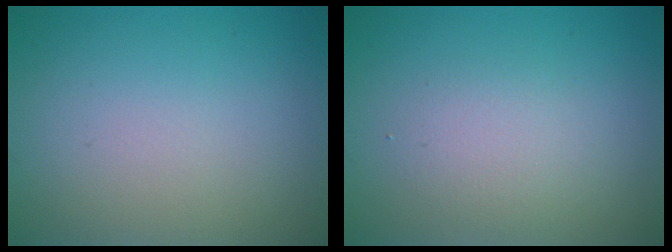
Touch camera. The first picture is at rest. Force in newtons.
{"total": 2.1, "press": 2.1, "slide": 0.2}